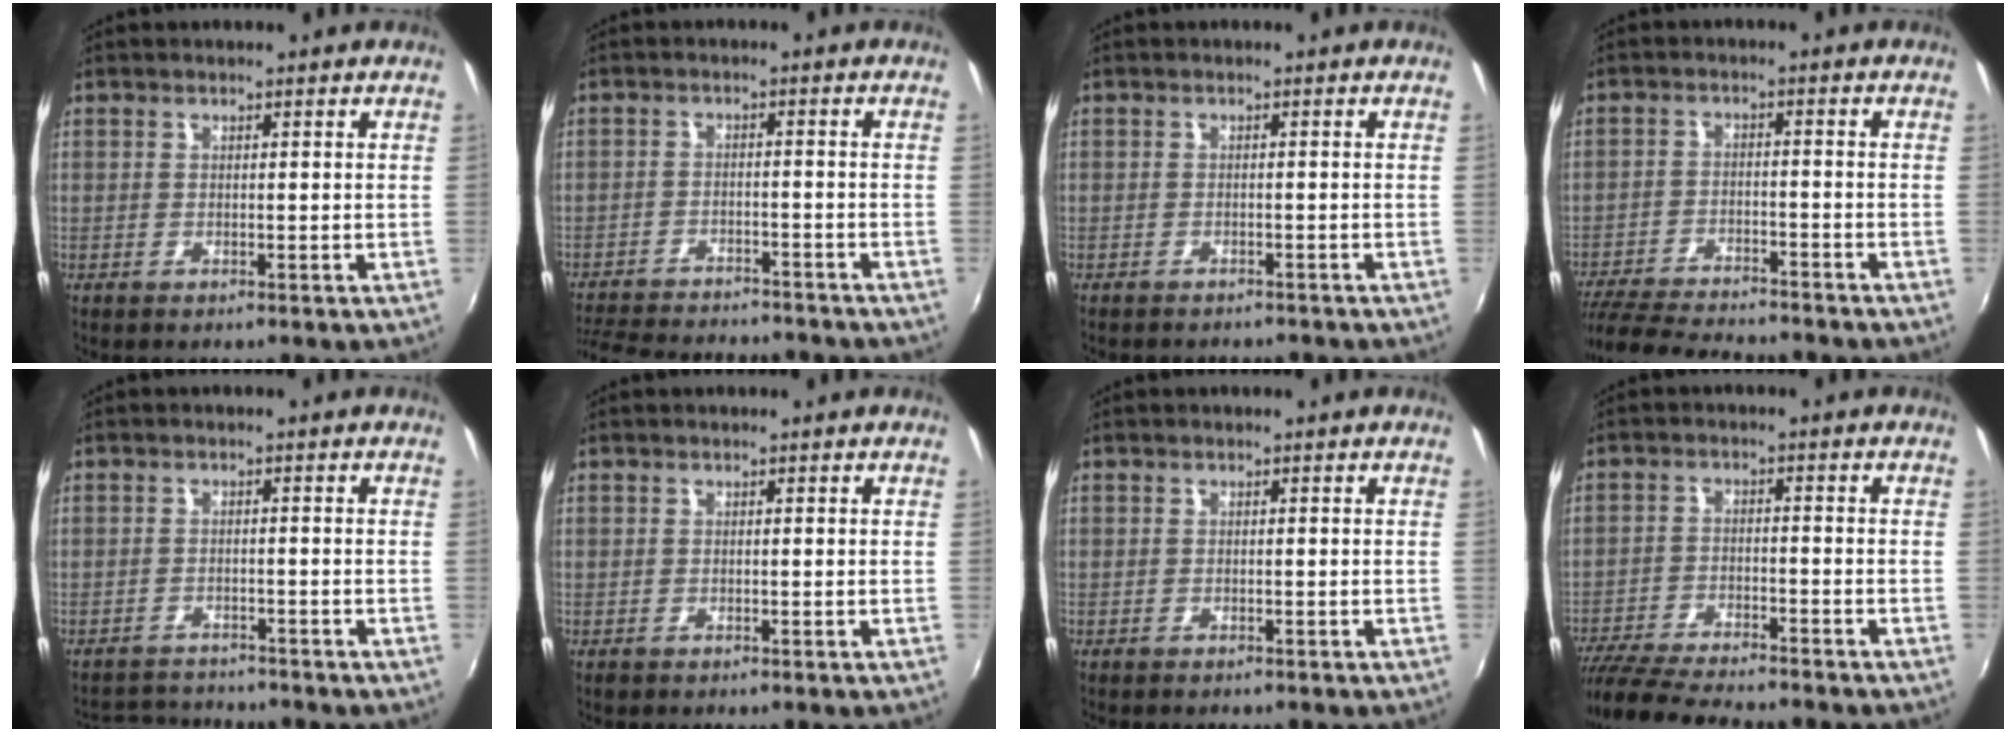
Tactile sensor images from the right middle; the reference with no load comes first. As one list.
[{"total": 16.4, "force": [-14.5, 4.1, 6.4], "torque": [-0.141, -0.010, -0.210]}, {"total": 3.6, "force": [-3.3, 1.0, 1.1], "torque": [-0.028, -0.011, -0.046]}, {"total": 15.8, "force": [-13.9, 3.0, 6.9], "torque": [-0.152, -0.025, -0.221]}, {"total": 5.7, "force": [-5.5, 1.2, 0.6], "torque": [-0.029, 0.005, -0.092]}, {"total": 0.0}, {"total": 0.6, "force": [-0.5, 0.2, 0.2], "torque": [-0.005, -0.002, -0.008]}, {"total": 14.8, "force": [-13.1, 2.1, 6.6], "torque": [-0.147, -0.029, -0.219]}]